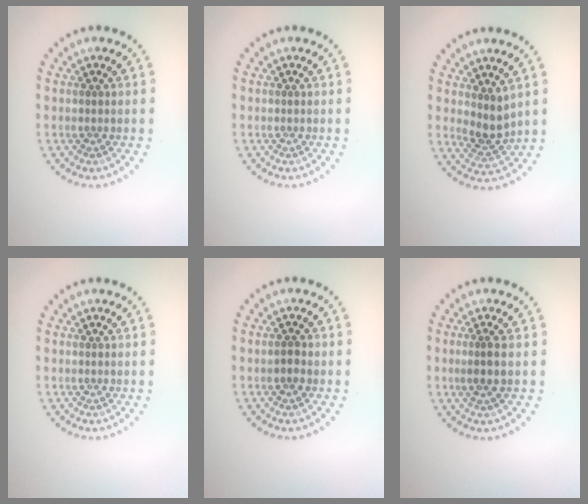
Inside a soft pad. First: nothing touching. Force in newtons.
{"total": 0.0}
{"total": 2.6, "press": 2.1, "slide": 1.6}
{"total": 0.0}
{"total": 1.1, "press": 1.1, "slide": 0.2}
{"total": 1.6, "press": 1.4, "slide": 0.8}